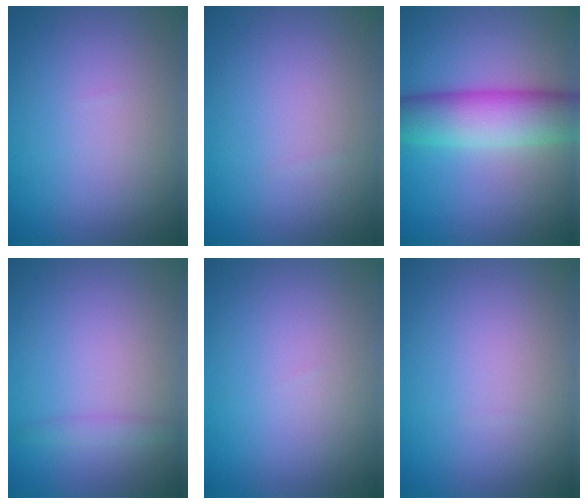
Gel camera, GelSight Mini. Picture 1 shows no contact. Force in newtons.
{"total": 0.0}
{"total": 7.9, "press": 7.9, "slide": 0.2}
{"total": 1.1, "press": 1.0, "slide": 0.1}
{"total": 0.0}
{"total": 0.0}